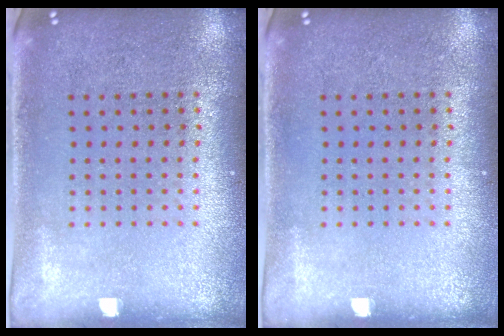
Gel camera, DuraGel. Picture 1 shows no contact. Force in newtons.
{"total": 0.0}